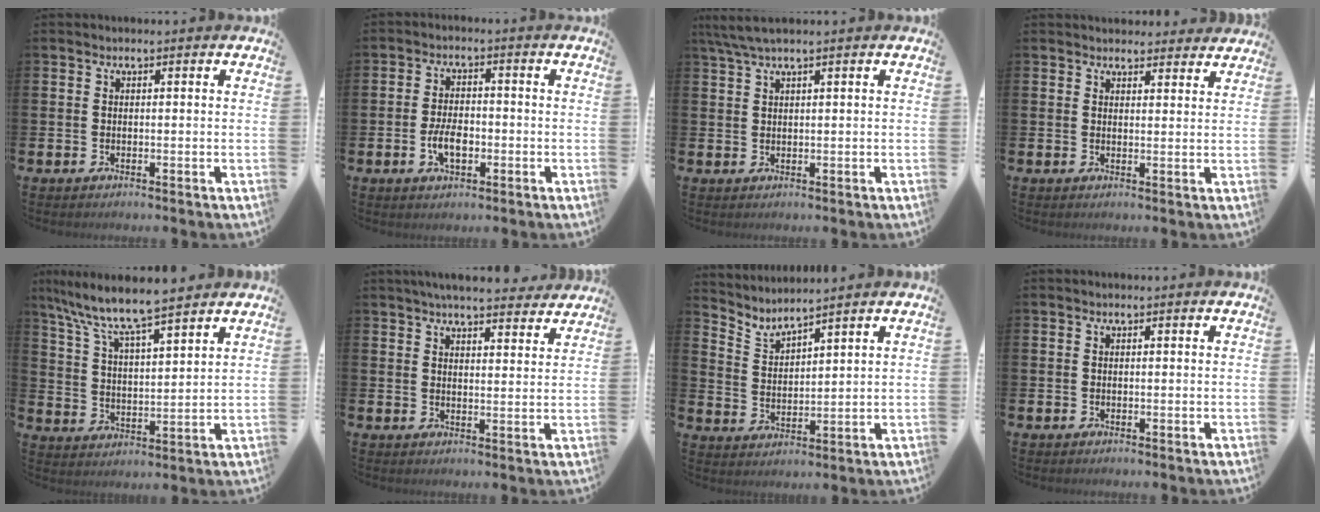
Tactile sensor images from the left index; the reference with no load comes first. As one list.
[{"total": 4.4, "force": [-1.2, 2.4, 3.5], "torque": [-0.054, 0.003, -0.022]}, {"total": 2.9, "force": [2.1, 0.1, 2.1], "torque": [-0.052, 0.004, 0.040]}, {"total": 3.0, "force": [2.8, 0.8, -0.1], "torque": [0.004, -0.014, 0.051]}, {"total": 8.4, "force": [7.7, 0.7, 3.2], "torque": [-0.091, -0.048, 0.135]}, {"total": 5.4, "force": [5.2, 0.6, 1.2], "torque": [-0.021, -0.026, 0.093]}, {"total": 3.7, "force": [3.7, 0.0, 0.4], "torque": [-0.030, -0.024, 0.063]}, {"total": 0.0}]